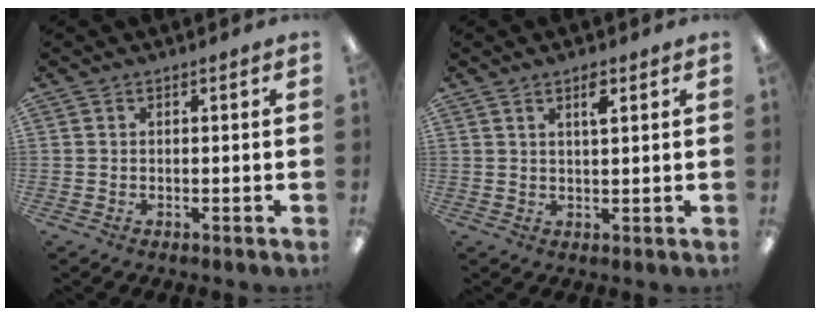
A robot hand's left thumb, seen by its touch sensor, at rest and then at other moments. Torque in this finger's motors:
{"motor_torque": [0.13, 0.06, 0.06, -0.18, 0.01]}